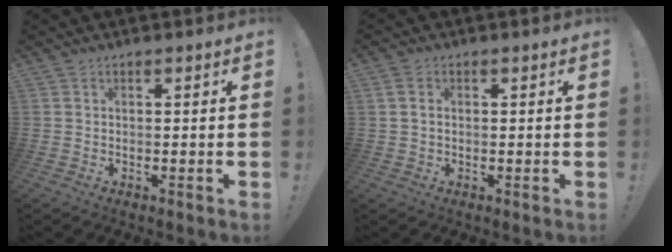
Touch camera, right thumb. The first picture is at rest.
{"total": 2.5, "force": [0.4, 1.9, 1.6], "torque": [-0.033, 0.007, 0.010]}